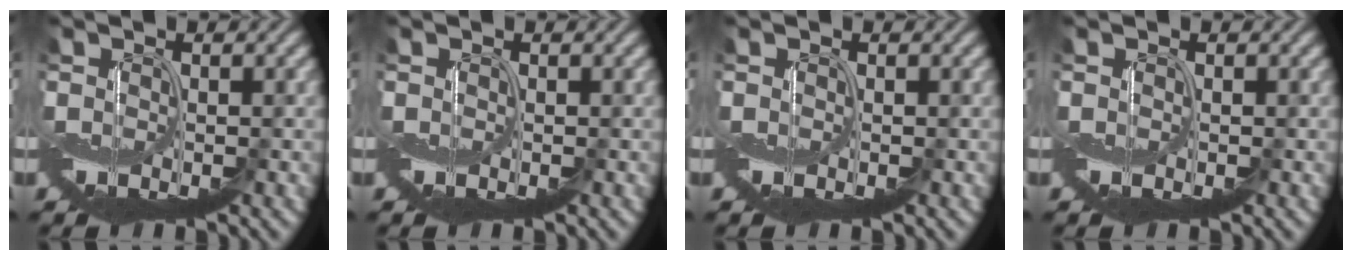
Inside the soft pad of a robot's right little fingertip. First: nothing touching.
{"total": 0.0}
{"total": 0.0}
{"total": 0.0}